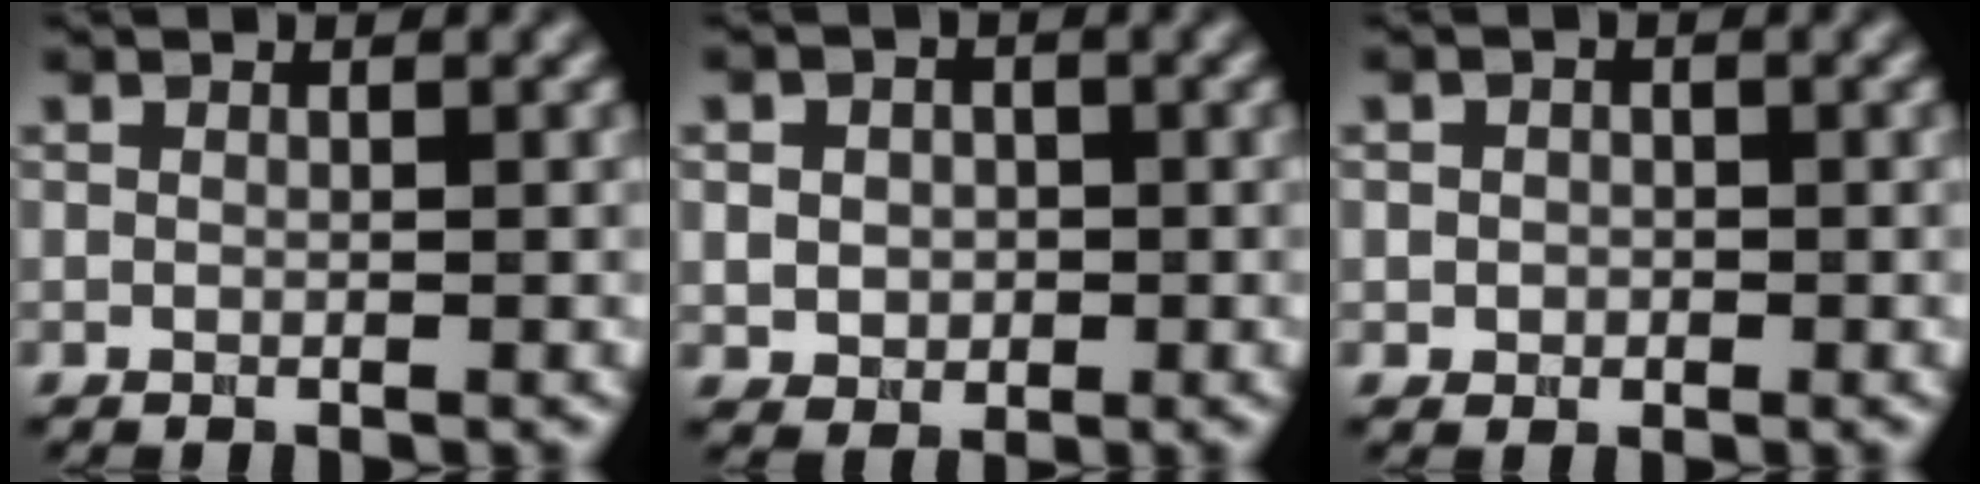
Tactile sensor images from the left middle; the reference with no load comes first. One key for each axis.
{"total": 3.0, "fx": 0.2, "fy": 2.6, "fz": 1.5, "tx": -0.020, "ty": 0.007, "tz": -0.009}
{"total": 1.3, "fx": -0.1, "fy": 1.2, "fz": 0.4, "tx": 0.002, "ty": -0.003, "tz": -0.004}